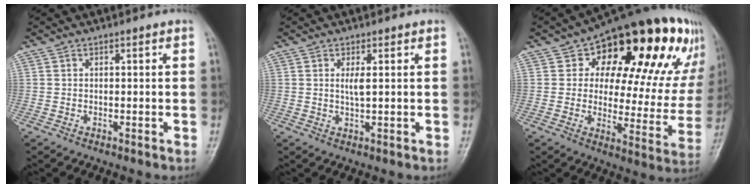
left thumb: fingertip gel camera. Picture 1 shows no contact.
{"total": 2.0, "force": [0.6, 0.5, 1.9], "torque": [-0.039, -0.005, 0.012]}
{"total": 26.7, "force": [13.0, 13.8, 18.8], "torque": [-0.203, -0.006, 0.177]}